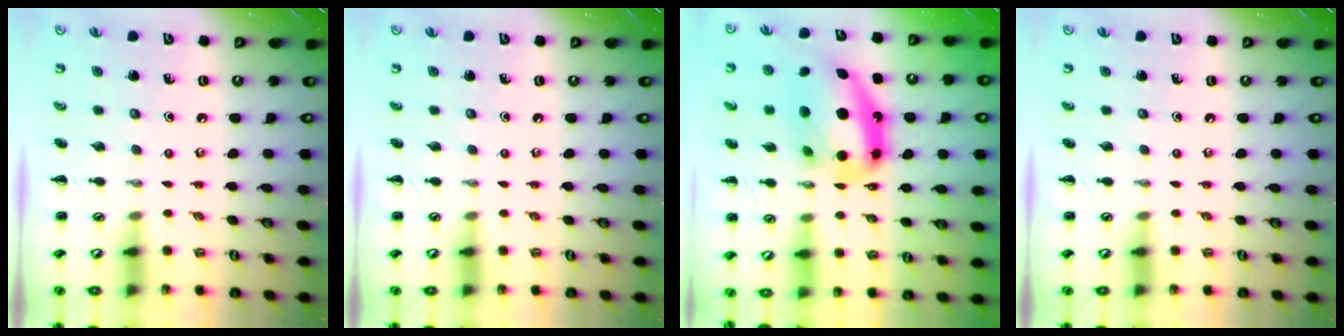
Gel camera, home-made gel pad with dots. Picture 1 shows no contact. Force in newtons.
{"total": 0.0}
{"total": 17.8, "press": 17.2, "slide": 4.5}
{"total": 0.0}